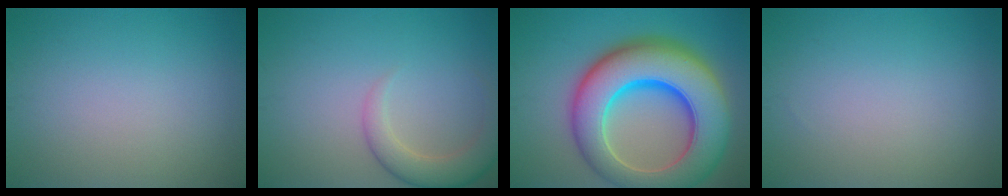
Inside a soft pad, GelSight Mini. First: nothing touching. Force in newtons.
{"total": 3.7, "press": 3.7, "slide": 0.2}
{"total": 13.9, "press": 13.8, "slide": 0.5}
{"total": 0.0}